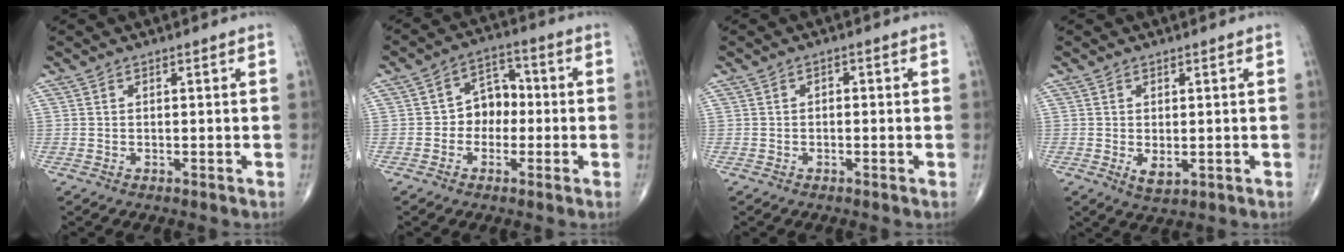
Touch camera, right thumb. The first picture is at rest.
{"total": 6.8, "force": [-0.9, 5.3, 4.1], "torque": [-0.028, 0.030, -0.029]}
{"total": 1.0, "force": [-0.1, 0.7, 0.7], "torque": [0.000, 0.004, -0.007]}
{"total": 2.7, "force": [-0.3, 1.4, 2.3], "torque": [-0.033, -0.007, 0.002]}